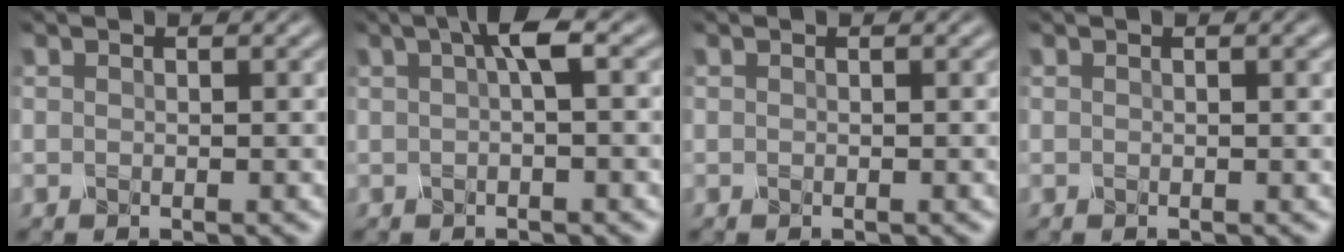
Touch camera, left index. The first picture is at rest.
{"total": 2.7, "force": [0.6, 0.4, 2.6], "torque": [-0.043, 0.010, 0.007]}
{"total": 0.0}
{"total": 1.6, "force": [0.7, 0.5, 1.4], "torque": [-0.012, 0.003, 0.007]}